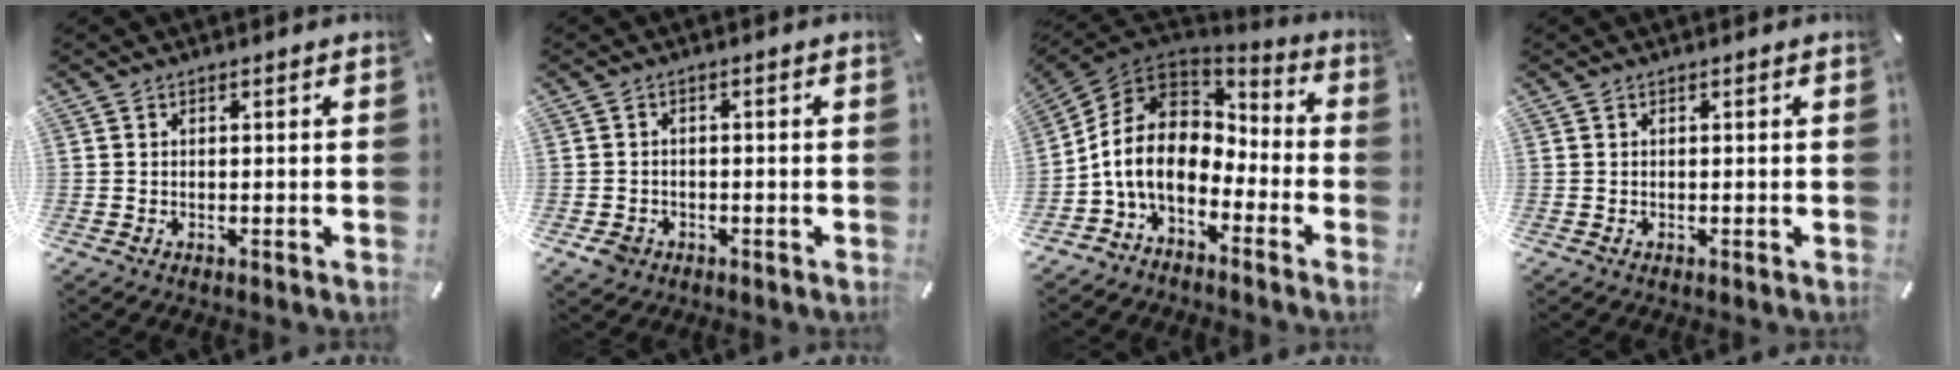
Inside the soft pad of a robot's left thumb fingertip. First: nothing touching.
{"total": 3.1, "force": [-1.7, 2.4, 1.0], "torque": [-0.023, 0.006, -0.035]}
{"total": 12.1, "force": [-3.1, 8.9, 7.6], "torque": [-0.180, 0.011, -0.065]}
{"total": 0.0}